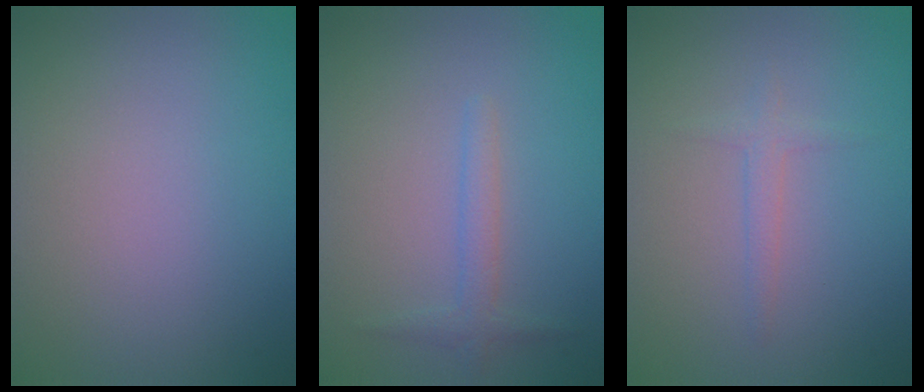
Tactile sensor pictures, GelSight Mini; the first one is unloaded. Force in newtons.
{"total": 1.6, "press": 1.6, "slide": 0.1}
{"total": 1.2, "press": 1.2, "slide": 0.1}